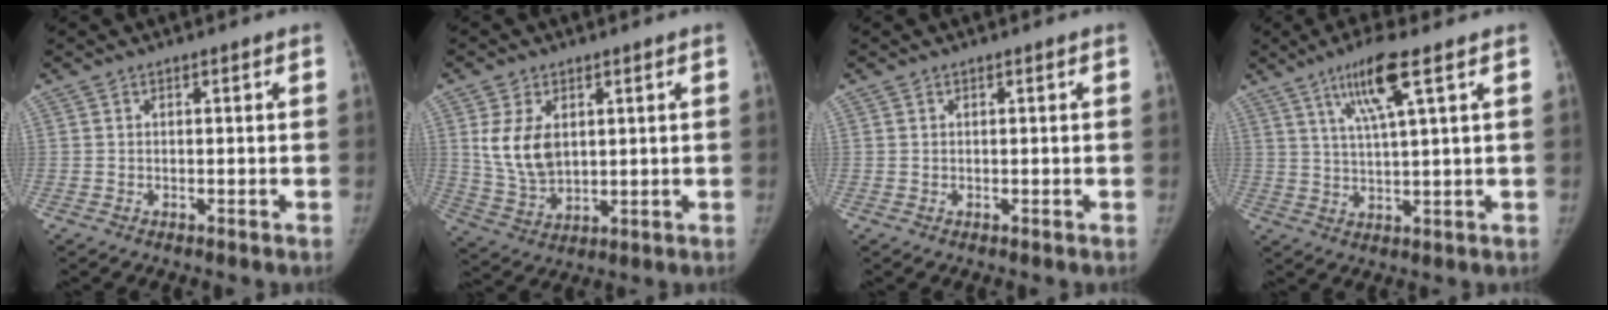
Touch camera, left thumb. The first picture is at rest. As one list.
[{"total": 9.4, "force": [2.5, 6.1, 6.6], "torque": [-0.109, -0.013, 0.064]}, {"total": 0.0}, {"total": 8.8, "force": [4.6, 0.5, 7.5], "torque": [-0.147, -0.016, 0.090]}]